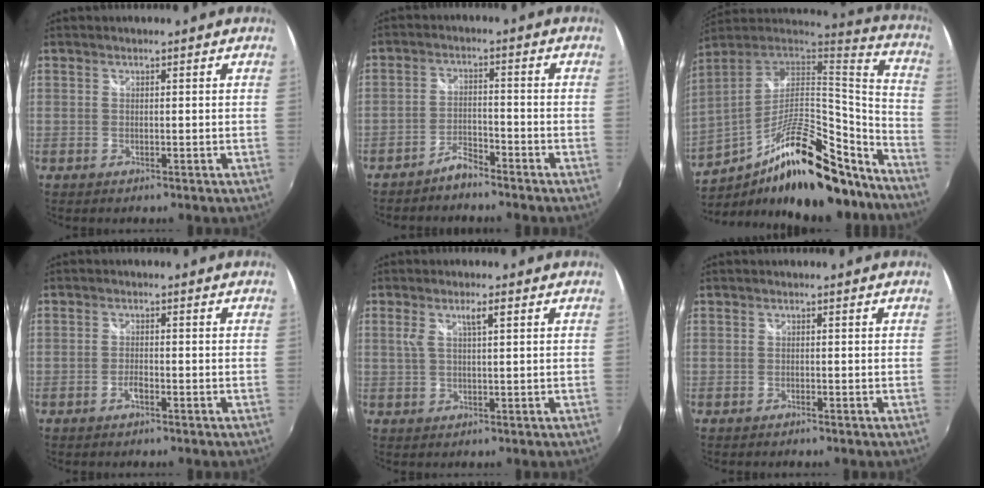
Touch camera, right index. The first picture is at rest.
{"total": 3.8, "force": [-3.5, 0.9, 1.3], "torque": [-0.040, 0.007, -0.062]}
{"total": 28.3, "force": [-17.9, 10.1, 19.5], "torque": [-0.323, -0.004, -0.275]}
{"total": 1.6, "force": [-1.1, 0.5, 1.0], "torque": [-0.027, 0.000, -0.023]}
{"total": 3.3, "force": [1.4, 0.5, 3.0], "torque": [-0.056, 0.003, 0.026]}
{"total": 0.5, "force": [-0.5, 0.1, 0.2], "torque": [-0.005, -0.001, -0.009]}